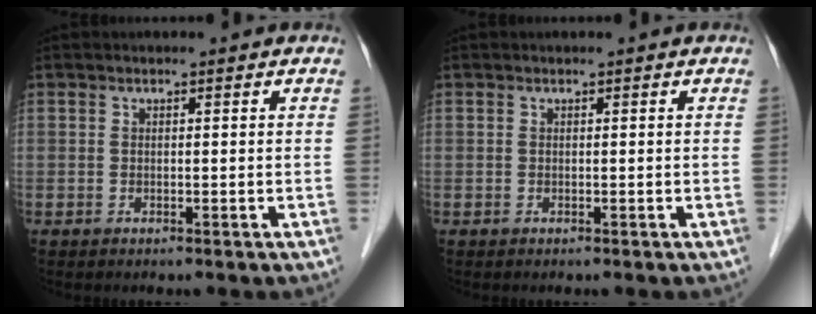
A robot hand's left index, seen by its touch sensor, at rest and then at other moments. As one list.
[{"total": 0.0}]